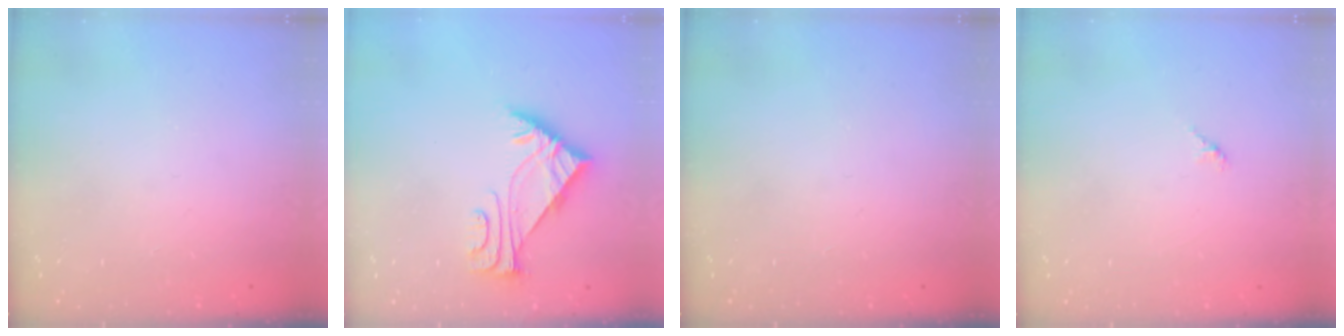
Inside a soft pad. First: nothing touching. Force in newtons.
{"total": 5.7, "press": 5.7, "slide": 0.6}
{"total": 0.0}
{"total": 1.5, "press": 1.4, "slide": 0.4}